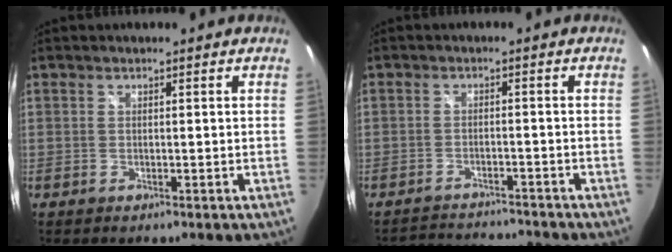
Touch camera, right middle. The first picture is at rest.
{"total": 7.6, "force": [-7.4, 1.1, 1.3], "torque": [-0.041, 0.004, -0.110]}